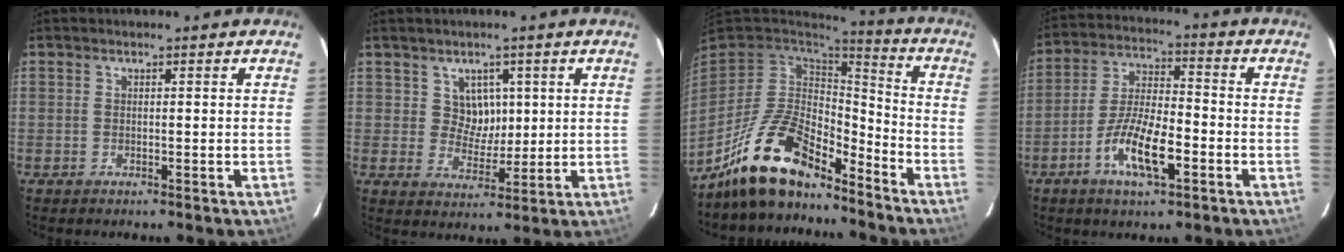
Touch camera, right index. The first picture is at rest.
{"total": 4.8, "force": [1.6, 4.3, 1.2], "torque": [-0.016, 0.006, 0.034]}
{"total": 16.2, "force": [-12.5, 5.8, 8.5], "torque": [-0.190, -0.006, -0.229]}
{"total": 11.4, "force": [-5.1, 3.5, 9.6], "torque": [-0.195, -0.003, -0.094]}